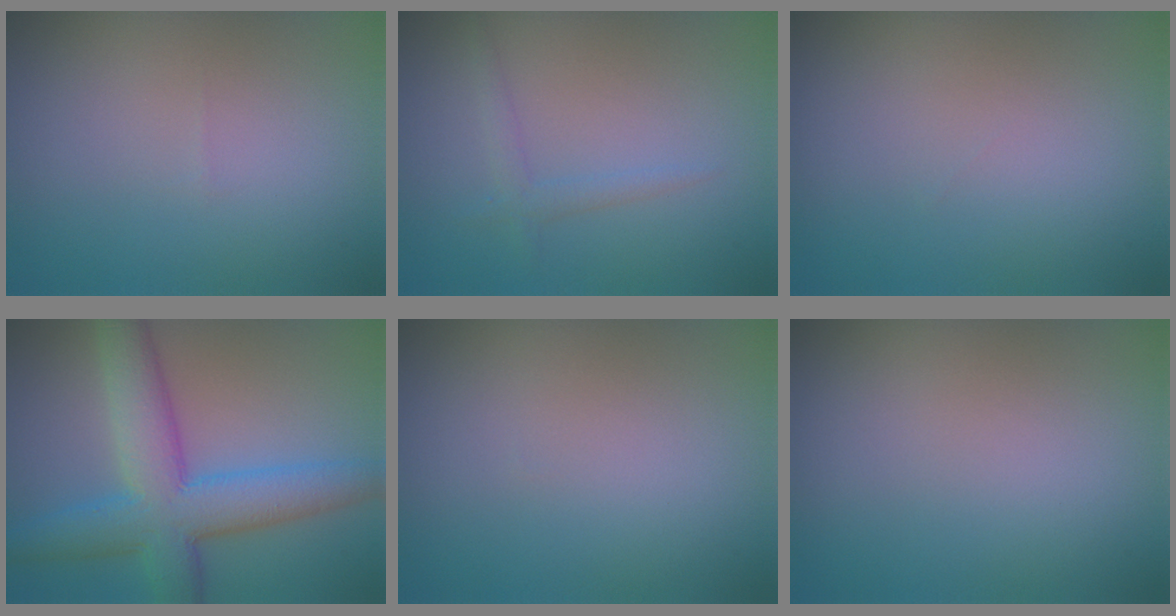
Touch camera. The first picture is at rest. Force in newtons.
{"total": 1.4, "press": 1.4, "slide": 0.1}
{"total": 0.0}
{"total": 8.6, "press": 8.6, "slide": 0.0}
{"total": 0.0}
{"total": 0.0}